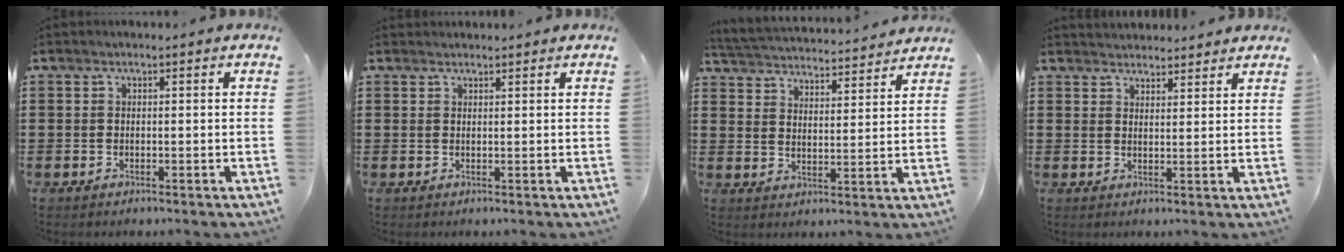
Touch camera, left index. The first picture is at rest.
{"total": 1.0, "force": [1.0, 0.2, 0.1], "torque": [-0.004, 0.000, 0.020]}
{"total": 4.1, "force": [4.1, -0.1, 0.0], "torque": [-0.023, -0.033, 0.067]}
{"total": 2.6, "force": [2.6, 0.3, -0.3], "torque": [0.000, -0.005, 0.051]}